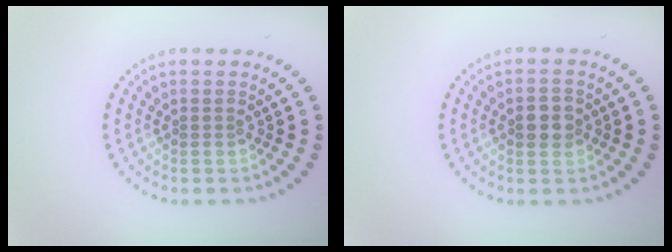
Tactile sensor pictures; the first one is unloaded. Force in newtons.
{"total": 2.2, "press": 2.2, "slide": 0.2}